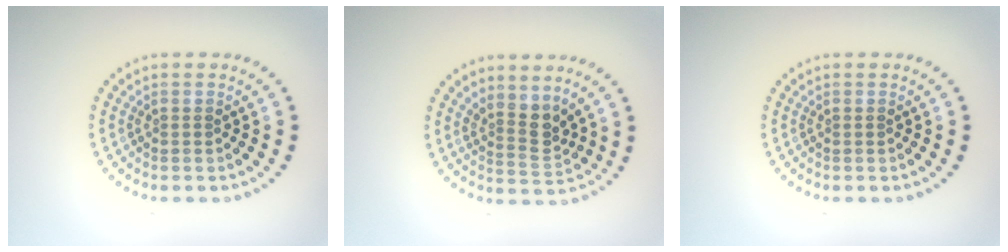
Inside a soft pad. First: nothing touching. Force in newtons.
{"total": 2.7, "press": 2.0, "slide": 1.8}
{"total": 0.0}